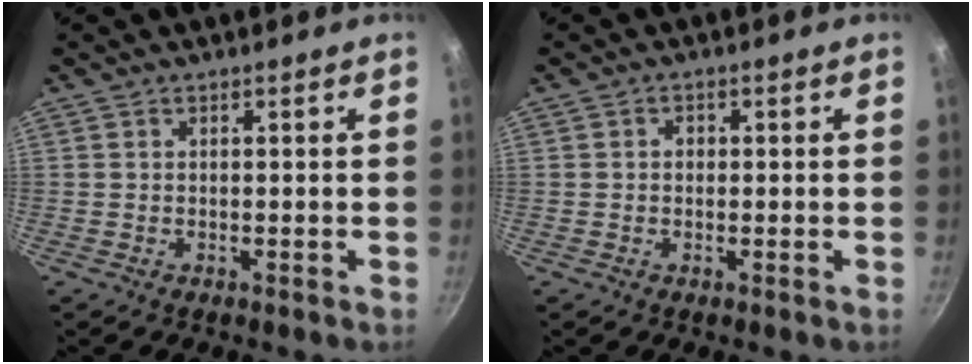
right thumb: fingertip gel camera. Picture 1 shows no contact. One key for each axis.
{"total": 1.4, "fx": 0.0, "fy": 1.2, "fz": 0.7, "tx": -0.007, "ty": 0.003, "tz": -0.003}